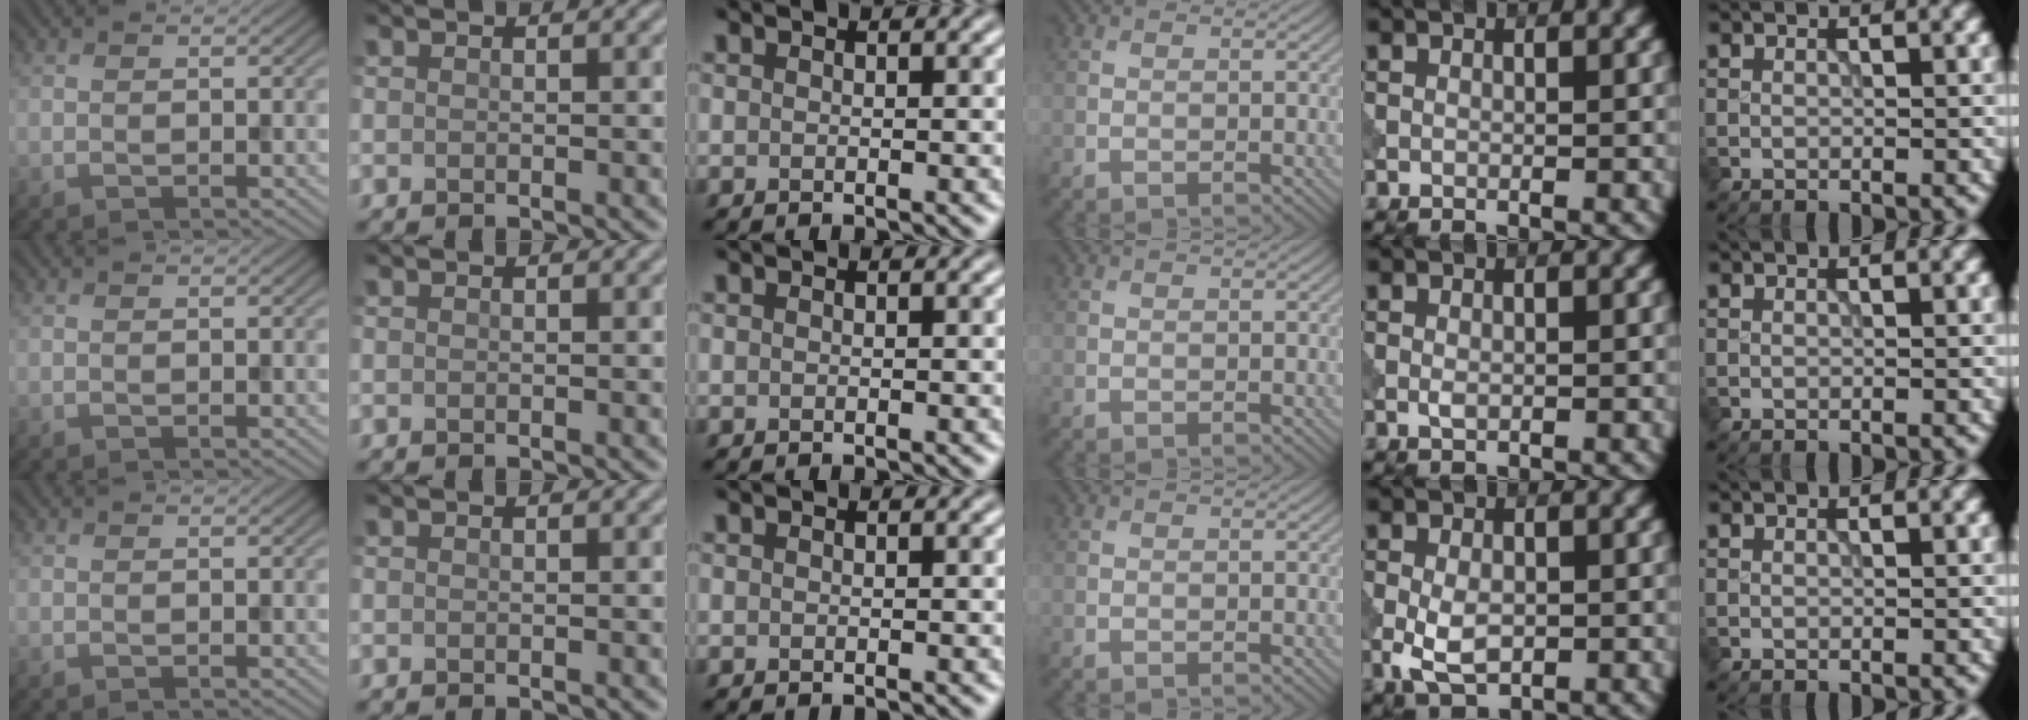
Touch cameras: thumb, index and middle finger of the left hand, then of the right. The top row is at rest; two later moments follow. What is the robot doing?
{"motion": "press", "object": "tv remote"}